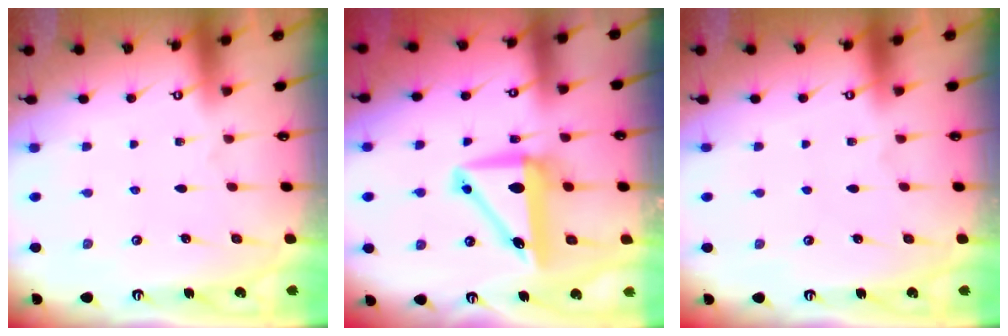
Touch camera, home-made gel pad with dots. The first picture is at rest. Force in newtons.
{"total": 10.0, "press": 9.7, "slide": 2.2}
{"total": 0.0}